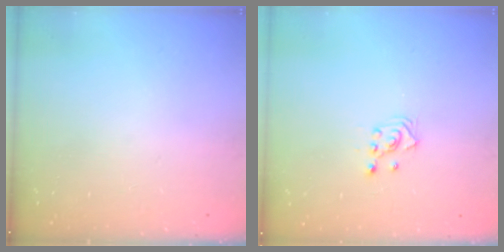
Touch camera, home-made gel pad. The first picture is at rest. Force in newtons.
{"total": 2.5, "press": 2.3, "slide": 1.0}